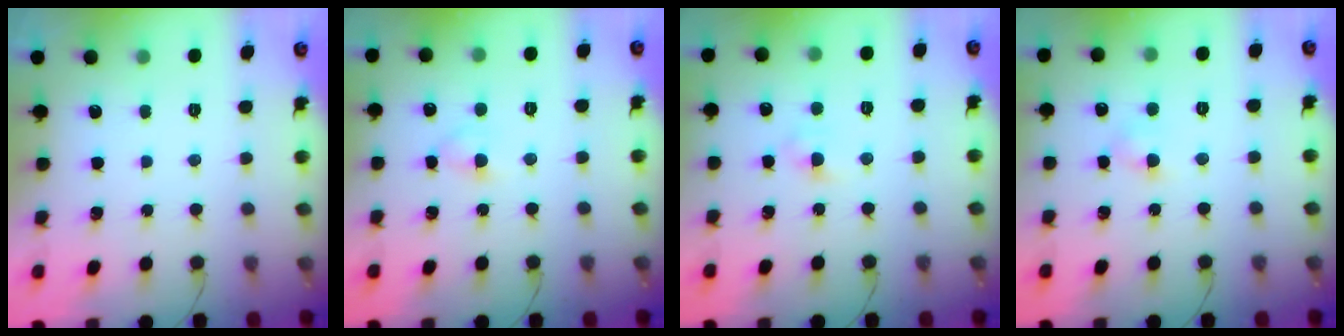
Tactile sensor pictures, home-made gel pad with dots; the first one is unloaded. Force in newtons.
{"total": 3.3, "press": 2.9, "slide": 1.5}
{"total": 2.6, "press": 2.5, "slide": 0.8}
{"total": 3.7, "press": 3.4, "slide": 1.4}